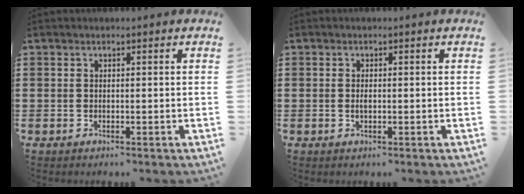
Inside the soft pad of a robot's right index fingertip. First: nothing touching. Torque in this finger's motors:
{"motor_torque": [2.14, 0.00, 0.02, 0.04]}